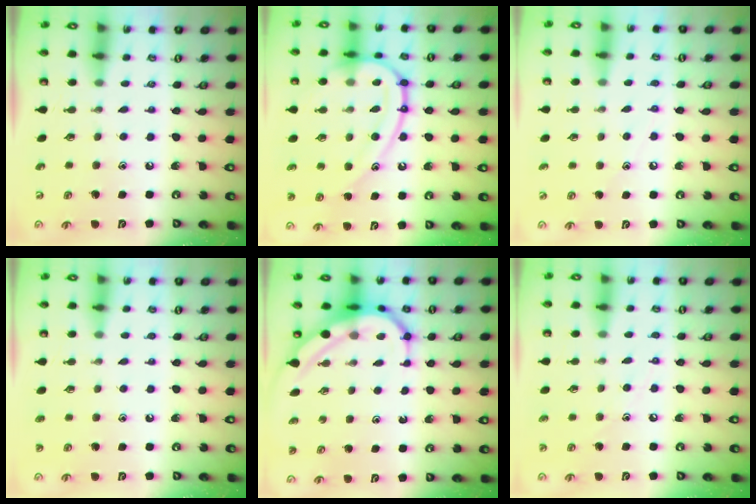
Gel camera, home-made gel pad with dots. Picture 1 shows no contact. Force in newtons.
{"total": 17.4, "press": 17.4, "slide": 1.6}
{"total": 5.6, "press": 5.6, "slide": 0.6}
{"total": 1.0, "press": 1.0, "slide": 0.1}
{"total": 8.4, "press": 8.4, "slide": 0.8}
{"total": 6.2, "press": 6.2, "slide": 0.7}